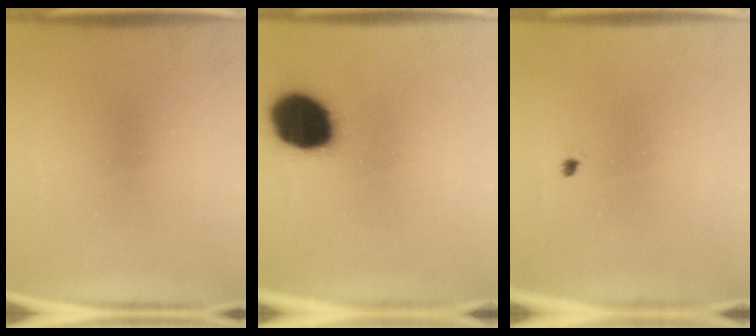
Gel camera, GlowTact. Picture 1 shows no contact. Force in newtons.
{"total": 17.9}
{"total": 0.6}